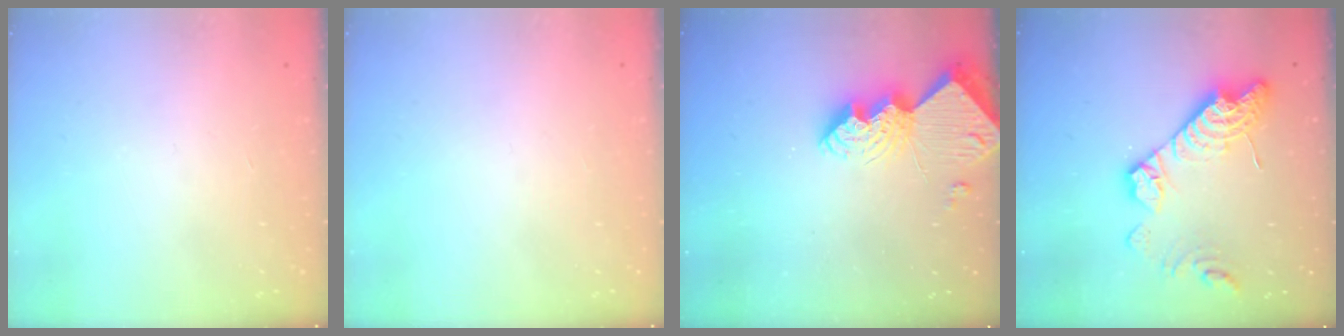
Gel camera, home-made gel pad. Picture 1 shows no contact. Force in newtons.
{"total": 0.0}
{"total": 11.1, "press": 11.0, "slide": 1.0}
{"total": 15.7, "press": 15.7, "slide": 1.0}